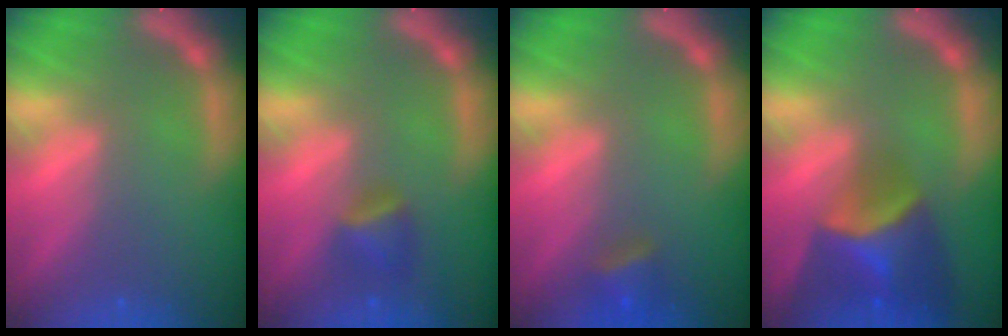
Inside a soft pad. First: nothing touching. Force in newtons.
{"total": 2.4}
{"total": 2.4}
{"total": 7.4}